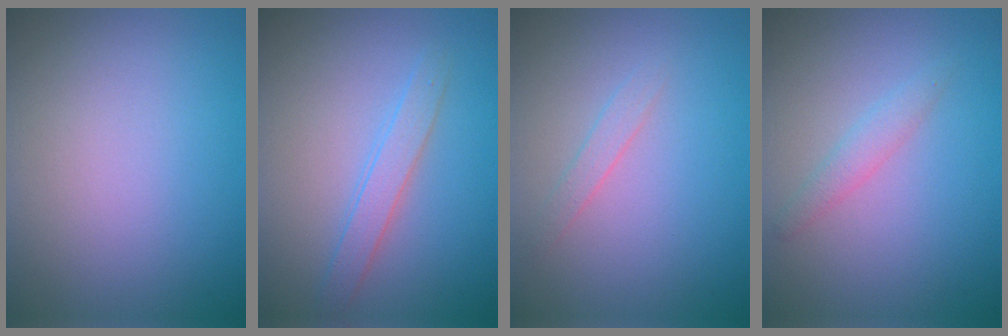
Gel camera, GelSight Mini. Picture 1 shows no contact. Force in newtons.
{"total": 2.0, "press": 2.0, "slide": 0.2}
{"total": 0.9, "press": 0.9, "slide": 0.1}
{"total": 1.4, "press": 1.4, "slide": 0.0}